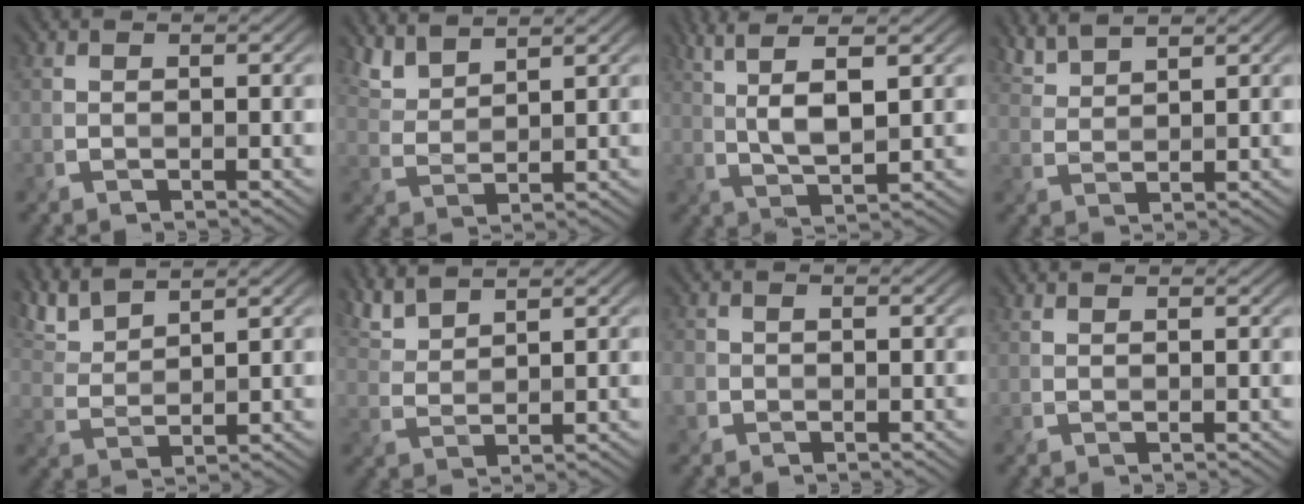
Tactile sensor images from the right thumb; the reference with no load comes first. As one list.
[{"total": 4.1, "force": [3.7, 0.9, 1.6], "torque": [-0.050, 0.001, 0.085]}, {"total": 6.8, "force": [2.6, 1.6, 6.1], "torque": [-0.131, 0.007, 0.054]}, {"total": 3.6, "force": [3.2, 0.5, 1.5], "torque": [-0.034, 0.001, 0.068]}, {"total": 5.6, "force": [4.7, 1.2, 2.7], "torque": [-0.074, 0.011, 0.099]}, {"total": 4.4, "force": [3.8, 0.8, 2.0], "torque": [-0.057, 0.008, 0.083]}, {"total": 2.0, "force": [-0.5, 1.9, 0.4], "torque": [-0.015, -0.004, -0.012]}, {"total": 0.7, "force": [0.7, 0.0, 0.1], "torque": [-0.011, 0.001, 0.017]}]